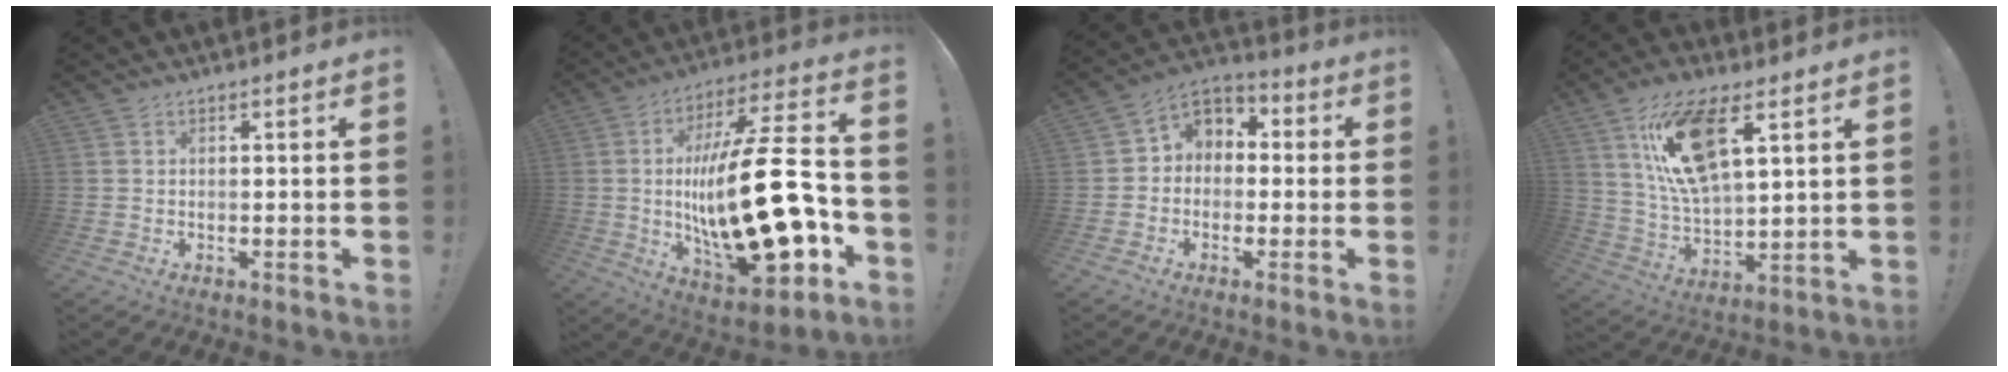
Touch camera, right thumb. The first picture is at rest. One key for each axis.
{"total": 29.7, "fx": -3.6, "fy": 10.3, "fz": 27.6, "tx": -0.494, "ty": 0.018, "tz": -0.061}
{"total": 5.7, "fx": -0.8, "fy": 5.4, "fz": 1.6, "tx": -0.018, "ty": 0.007, "tz": -0.011}
{"total": 18.3, "fx": 8.7, "fy": 7.9, "fz": 14.1, "tx": -0.260, "ty": -0.027, "tz": 0.150}